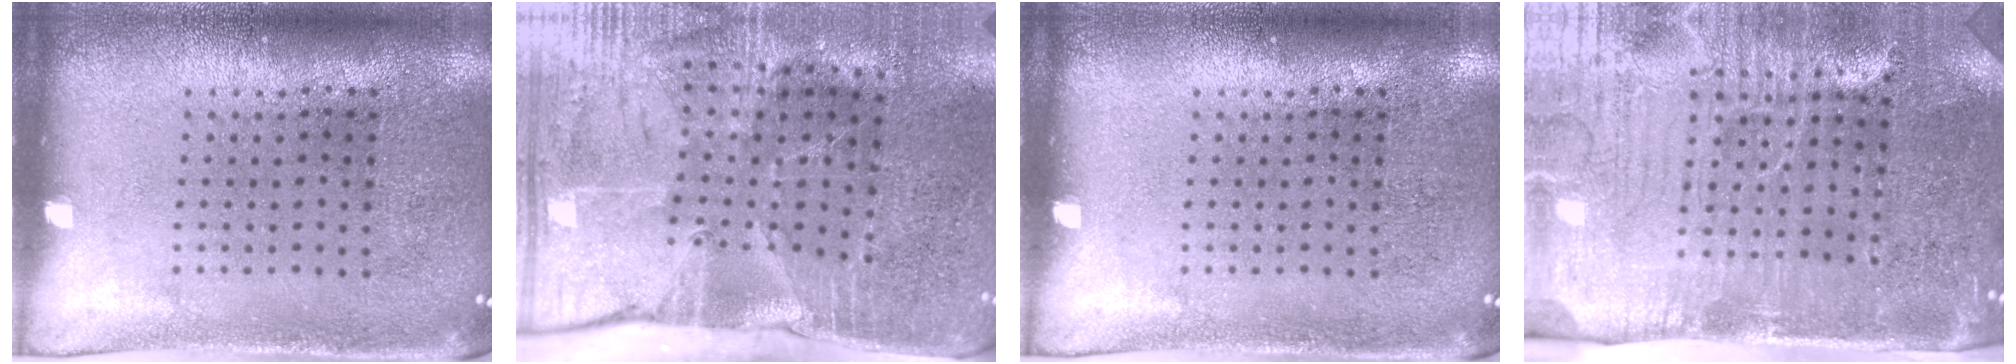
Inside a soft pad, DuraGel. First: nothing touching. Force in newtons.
{"total": 4.3, "press": 3.7, "slide": 2.2}
{"total": 0.0}
{"total": 5.1, "press": 4.5, "slide": 2.5}